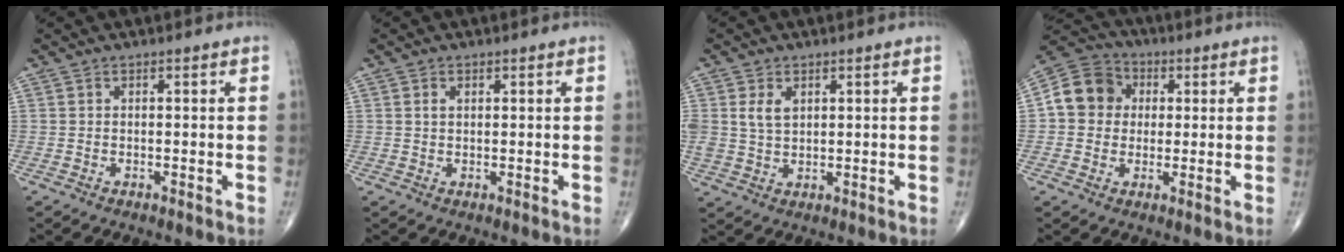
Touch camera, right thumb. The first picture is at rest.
{"total": 1.4, "force": [0.6, 0.9, 0.9], "torque": [-0.016, 0.000, 0.011]}
{"total": 4.3, "force": [1.5, 2.8, 2.8], "torque": [-0.047, -0.006, 0.034]}
{"total": 10.0, "force": [1.2, 8.9, 4.4], "torque": [-0.058, 0.016, 0.008]}